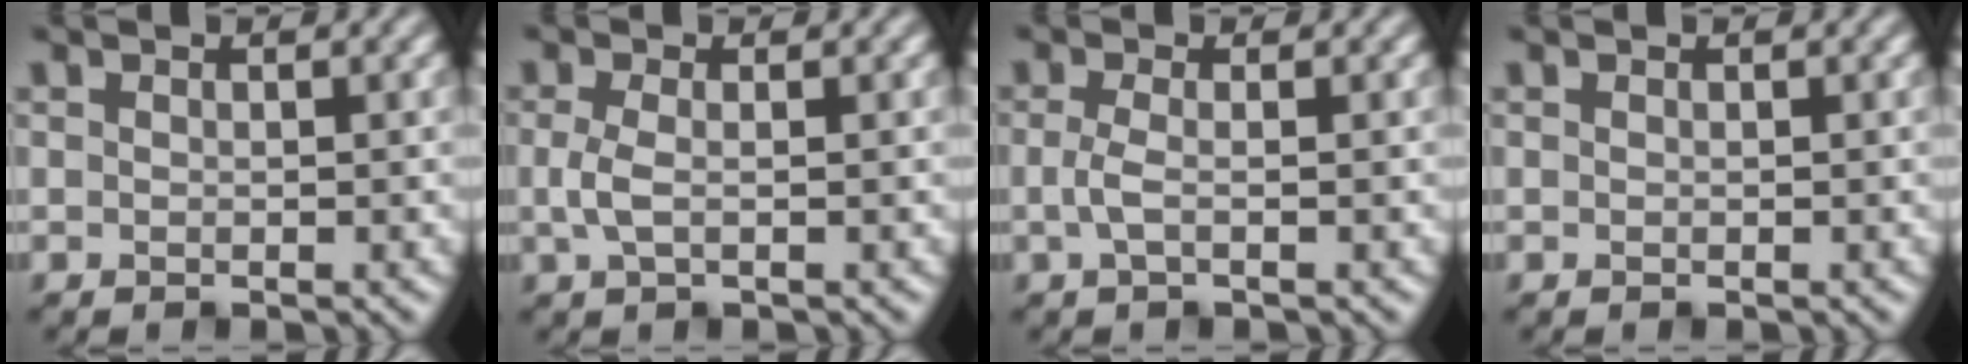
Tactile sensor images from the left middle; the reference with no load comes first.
{"total": 1.9, "force": [-0.1, 0.8, 1.7], "torque": [-0.042, -0.001, -0.004]}
{"total": 1.6, "force": [-0.2, 0.5, 1.5], "torque": [-0.037, -0.003, -0.008]}
{"total": 0.0}